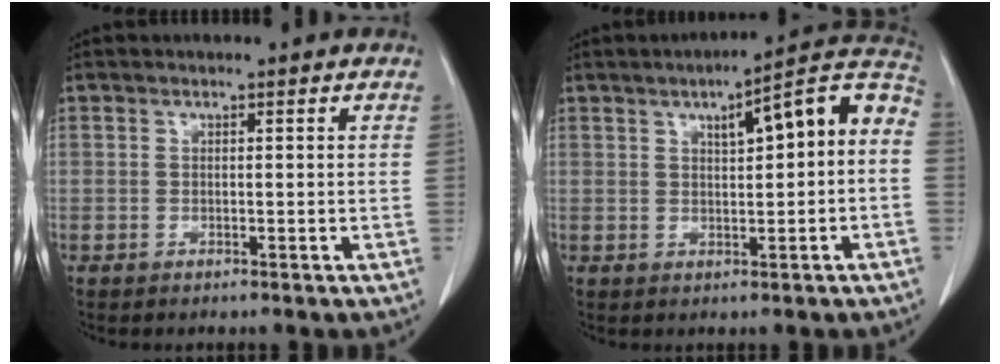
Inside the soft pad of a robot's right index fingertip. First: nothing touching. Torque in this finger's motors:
{"motor_torque": [0.36, 0.10, 0.19, 0.05]}